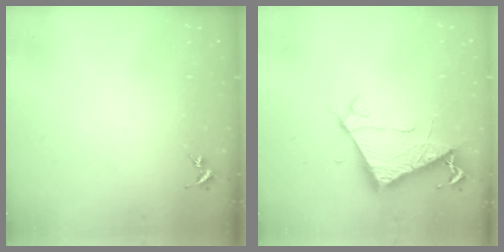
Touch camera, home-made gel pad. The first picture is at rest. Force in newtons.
{"total": 7.0, "press": 6.9, "slide": 0.6}